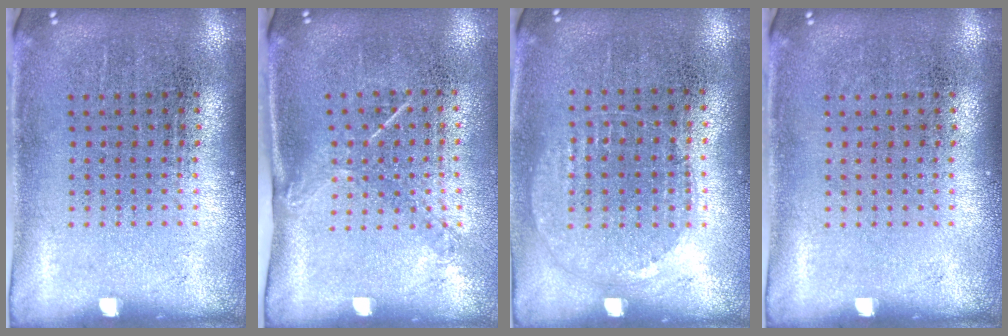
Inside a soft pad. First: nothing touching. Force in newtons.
{"total": 1.4, "press": 1.0, "slide": 1.1}
{"total": 0.9, "press": 0.9, "slide": 0.3}
{"total": 0.0}